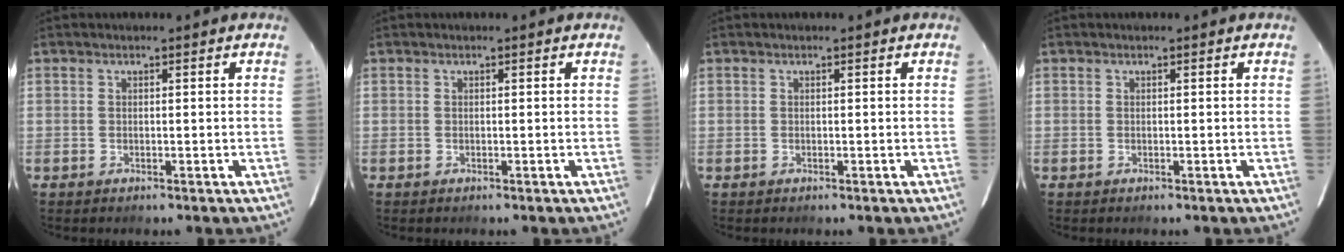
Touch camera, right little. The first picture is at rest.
{"total": 0.0}
{"total": 0.0}
{"total": 0.0}